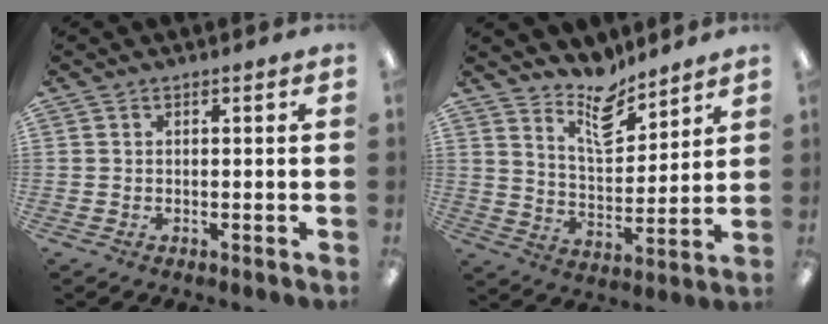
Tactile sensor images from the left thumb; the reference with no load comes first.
{"total": 11.3, "force": [9.5, 4.0, 4.4], "torque": [-0.068, -0.064, 0.173]}